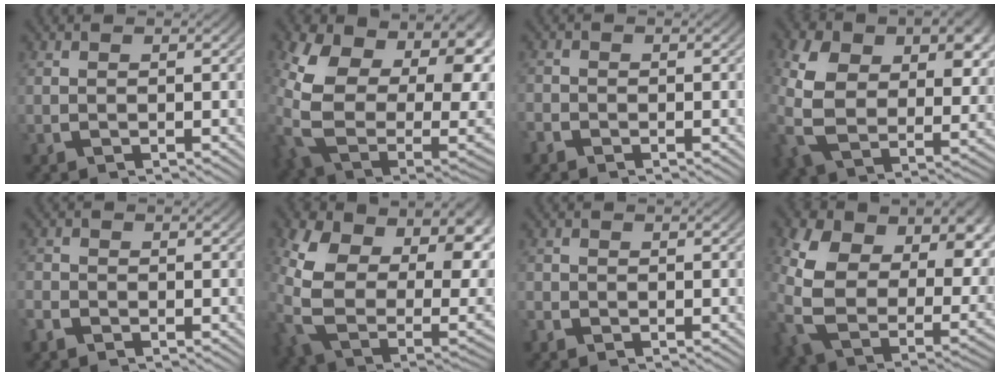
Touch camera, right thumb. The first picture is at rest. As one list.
[{"total": 18.3, "force": [0.0, 12.9, 13.0], "torque": [-0.311, -0.080, 0.040]}, {"total": 1.4, "force": [-1.1, 0.9, -0.1], "torque": [-0.004, -0.004, -0.025]}, {"total": 10.0, "force": [0.7, 7.0, 7.1], "torque": [-0.175, -0.043, 0.029]}, {"total": 1.7, "force": [-1.3, 1.0, 0.1], "torque": [-0.004, -0.003, -0.030]}, {"total": 16.6, "force": [0.5, 11.8, 11.6], "torque": [-0.288, -0.077, 0.043]}, {"total": 1.1, "force": [-0.7, 0.8, -0.1], "torque": [-0.004, -0.004, -0.018]}, {"total": 13.7, "force": [1.0, 9.5, 9.8], "torque": [-0.250, -0.072, 0.045]}]